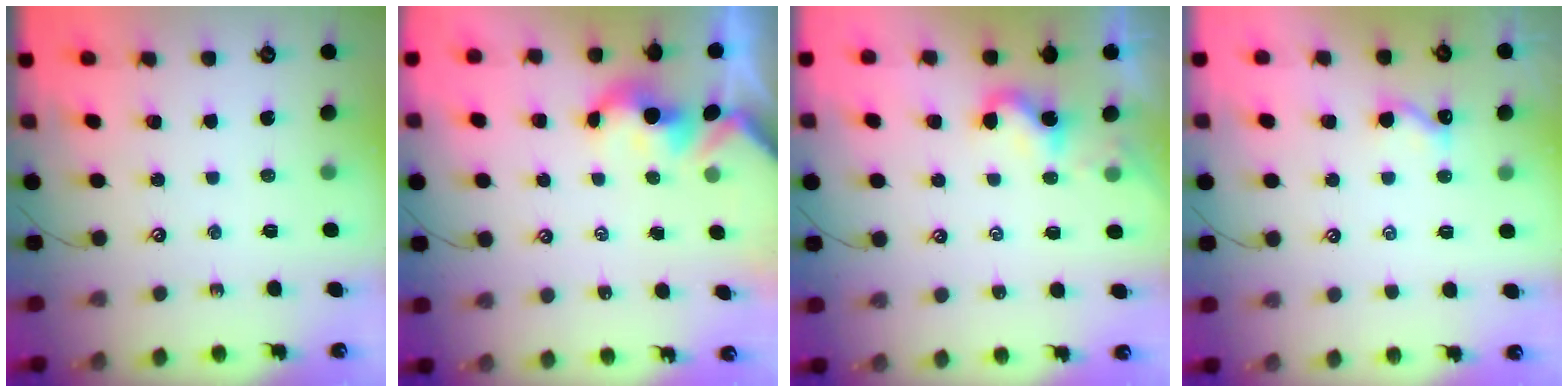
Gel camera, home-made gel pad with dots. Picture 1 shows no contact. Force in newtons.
{"total": 1.6, "press": 1.5, "slide": 0.3}
{"total": 0.6, "press": 0.6, "slide": 0.3}
{"total": 1.9, "press": 1.9, "slide": 0.3}